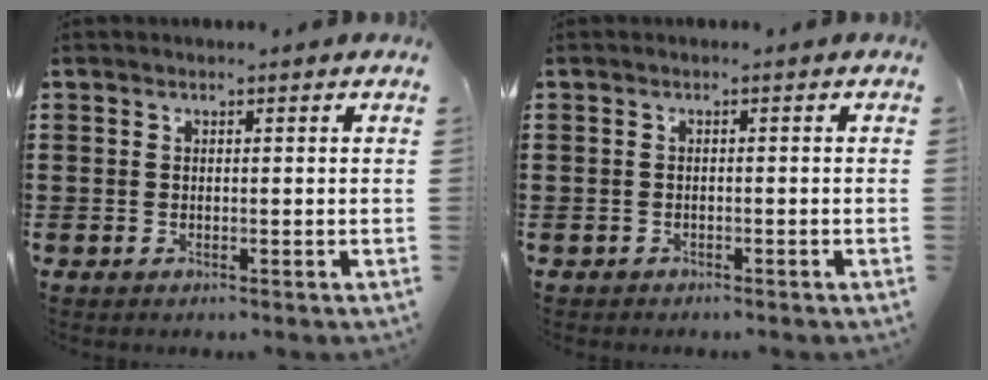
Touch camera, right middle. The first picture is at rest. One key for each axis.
{"total": 0.7, "fx": -0.7, "fy": 0.3, "fz": -0.1, "tx": -0.001, "ty": 0.000, "tz": -0.015}